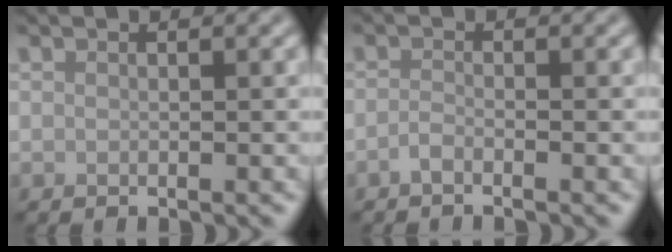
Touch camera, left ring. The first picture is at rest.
{"total": 0.9, "force": [-0.7, 0.2, 0.5], "torque": [-0.012, 0.002, -0.017]}